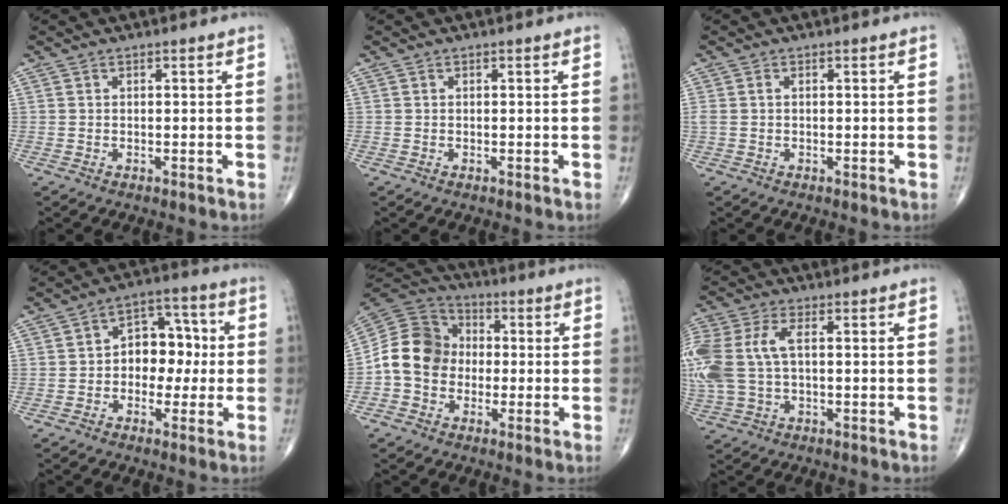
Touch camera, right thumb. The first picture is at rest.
{"total": 0.0}
{"total": 1.5, "force": [0.1, 1.0, 1.1], "torque": [-0.041, 0.007, 0.004]}
{"total": 9.2, "force": [-0.3, 6.8, 6.3], "torque": [-0.045, 0.033, -0.017]}
{"total": 11.6, "force": [-1.3, 9.7, 6.1], "torque": [-0.101, 0.039, -0.039]}
{"total": 14.0, "force": [1.2, 7.9, 11.5], "torque": [-0.307, 0.018, 0.027]}